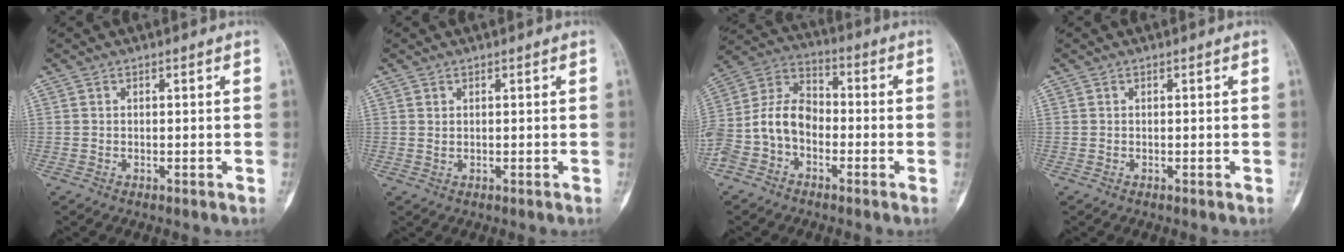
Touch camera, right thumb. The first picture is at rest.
{"total": 0.5, "force": [0.3, 0.2, 0.3], "torque": [-0.004, 0.001, 0.007]}
{"total": 12.3, "force": [-3.7, 8.8, 7.7], "torque": [-0.149, 0.049, -0.081]}
{"total": 0.0}